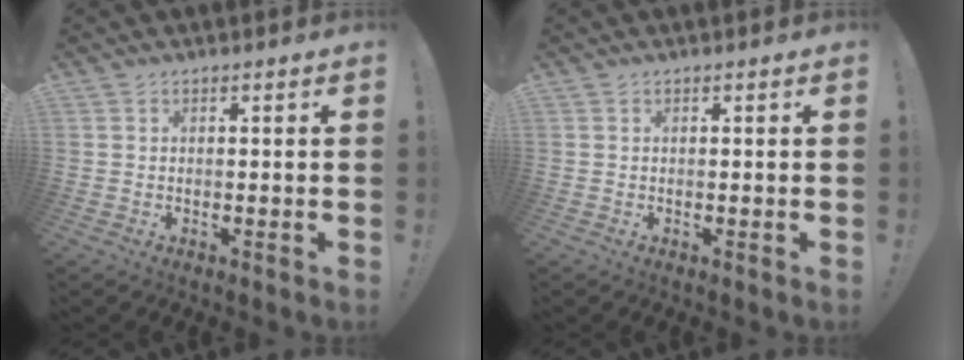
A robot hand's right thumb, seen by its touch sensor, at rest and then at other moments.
{"total": 0.0}